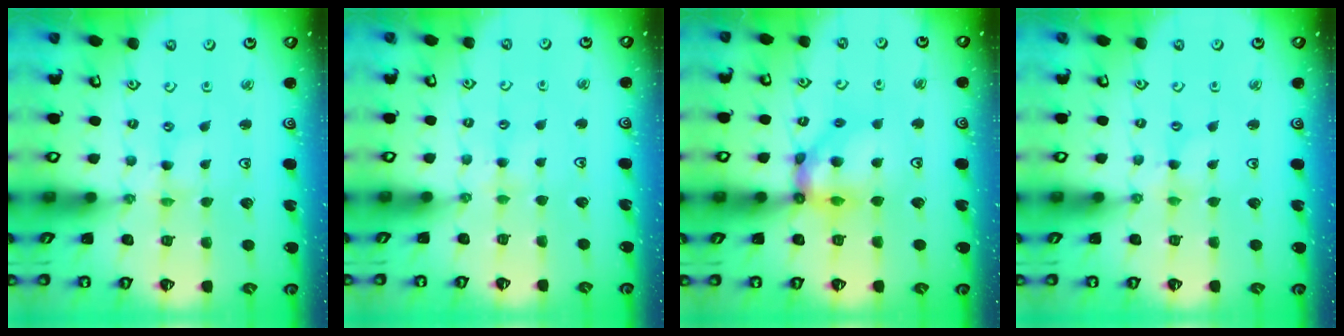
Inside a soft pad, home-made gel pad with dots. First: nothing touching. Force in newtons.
{"total": 3.0, "press": 3.0, "slide": 0.4}
{"total": 12.0, "press": 11.9, "slide": 1.6}
{"total": 0.0}